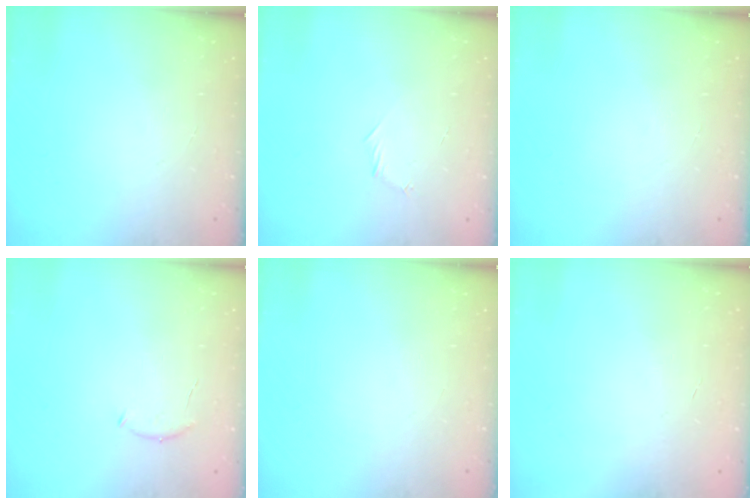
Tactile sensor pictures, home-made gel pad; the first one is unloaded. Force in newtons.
{"total": 4.1, "press": 3.9, "slide": 1.2}
{"total": 0.0}
{"total": 6.1, "press": 6.0, "slide": 1.1}
{"total": 0.0}
{"total": 0.6, "press": 0.6, "slide": 0.2}